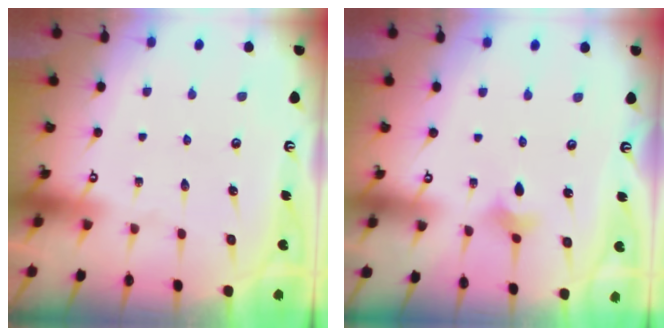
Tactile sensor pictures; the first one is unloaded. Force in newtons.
{"total": 3.0, "press": 2.9, "slide": 0.5}